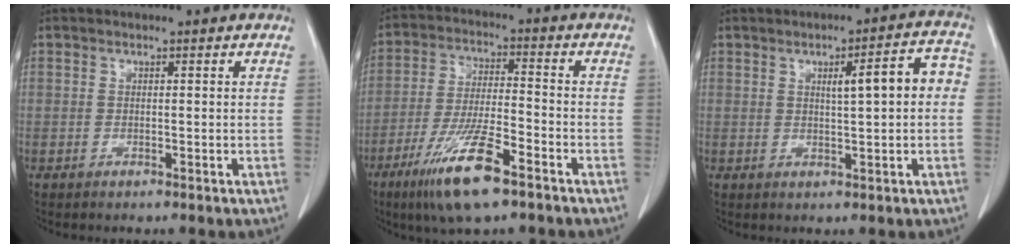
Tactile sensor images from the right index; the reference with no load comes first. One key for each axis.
{"total": 11.8, "fx": -7.1, "fy": 1.5, "fz": 9.3, "tx": -0.186, "ty": -0.025, "tz": -0.127}
{"total": 6.9, "fx": 0.8, "fy": 1.1, "fz": 6.8, "tx": -0.092, "ty": 0.023, "tz": 0.011}